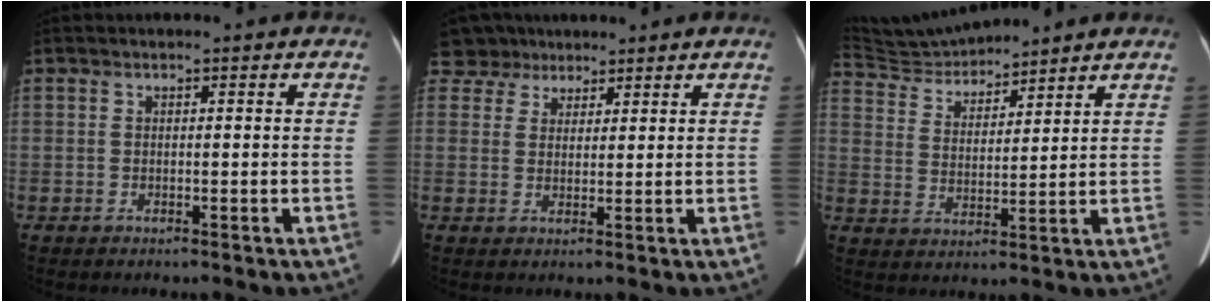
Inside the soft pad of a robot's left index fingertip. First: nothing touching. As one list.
[{"total": 4.6, "force": [3.4, 3.1, -0.4], "torque": [0.008, 0.017, 0.061]}, {"total": 8.9, "force": [8.8, 0.8, 1.4], "torque": [-0.037, 0.030, 0.174]}]